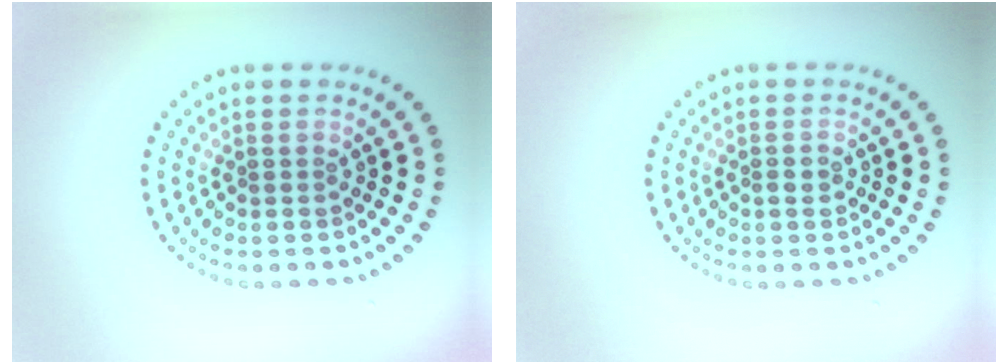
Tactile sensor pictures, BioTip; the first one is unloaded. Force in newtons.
{"total": 0.5, "press": 0.5, "slide": 0.1}